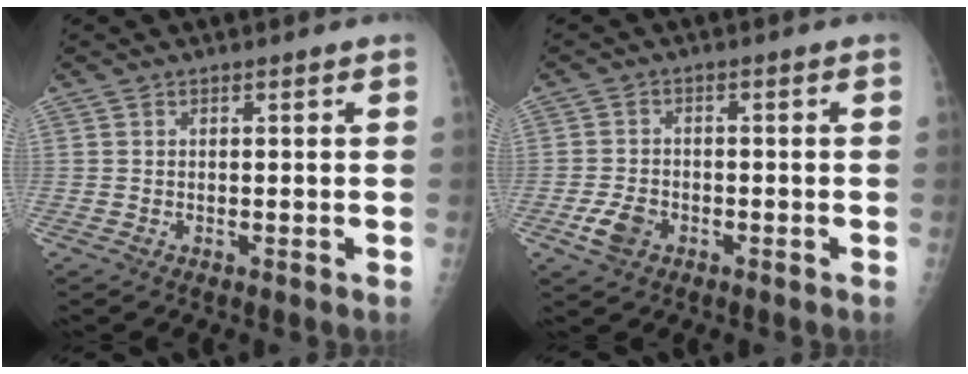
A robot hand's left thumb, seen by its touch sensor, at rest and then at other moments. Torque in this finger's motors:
{"motor_torque": [-0.46, 0.56, 0.18, -0.05, 0.05]}